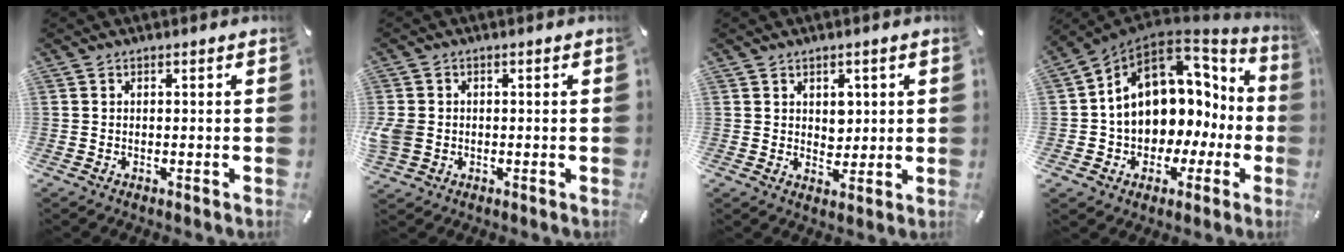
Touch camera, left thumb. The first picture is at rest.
{"total": 4.2, "force": [-0.6, 3.6, 2.1], "torque": [-0.056, 0.001, -0.013]}
{"total": 4.2, "force": [1.4, 3.6, 1.5], "torque": [0.002, -0.011, 0.017]}
{"total": 13.4, "force": [3.0, 10.9, 7.3], "torque": [-0.126, -0.031, 0.054]}